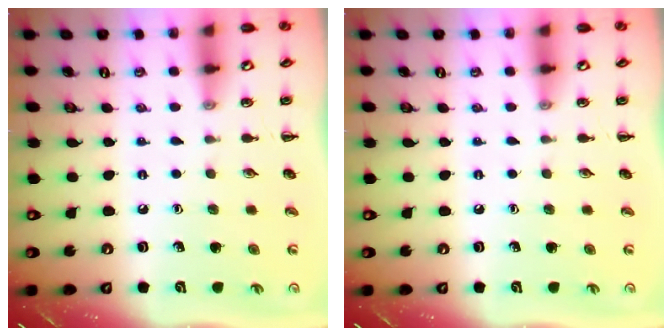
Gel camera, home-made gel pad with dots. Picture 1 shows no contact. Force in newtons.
{"total": 0.0}